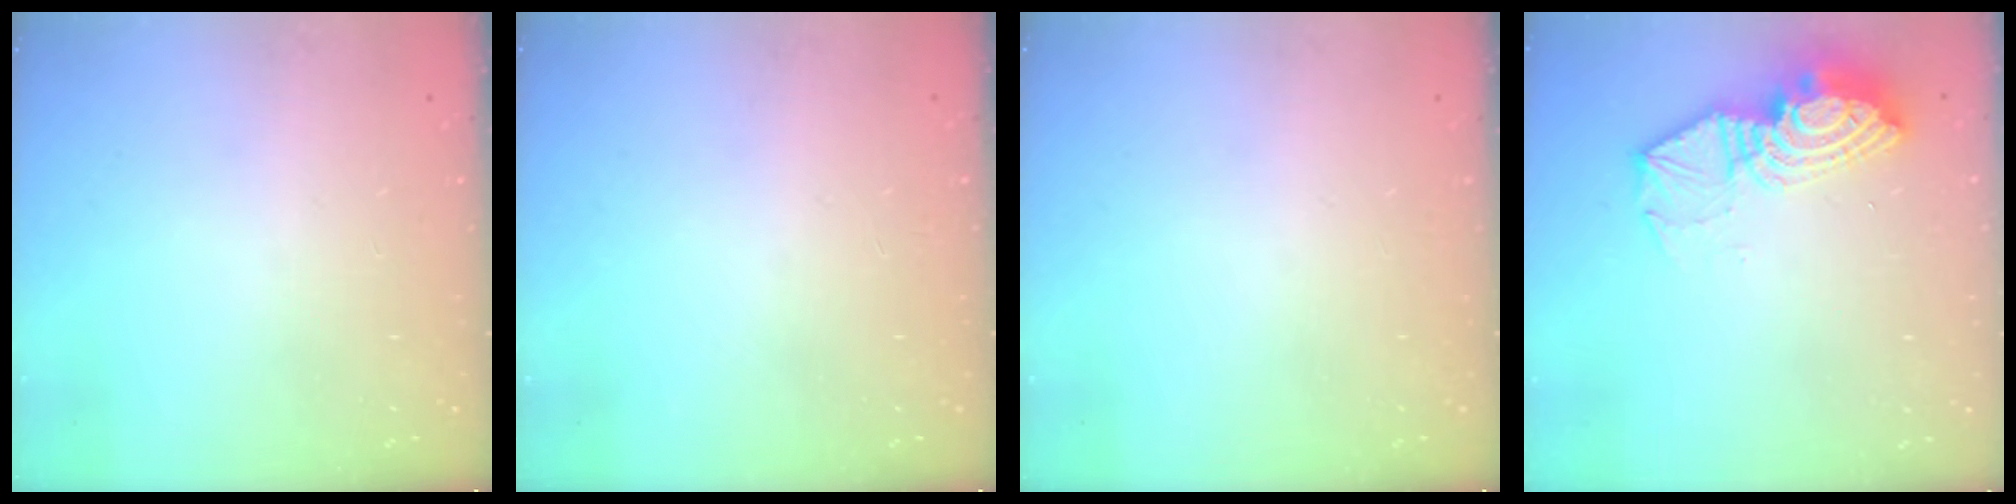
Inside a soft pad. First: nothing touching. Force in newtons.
{"total": 1.2, "press": 1.1, "slide": 0.2}
{"total": 0.0}
{"total": 13.6, "press": 13.5, "slide": 1.2}